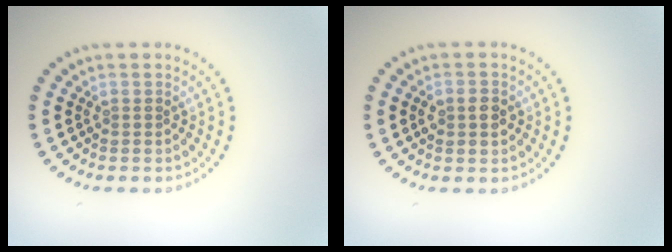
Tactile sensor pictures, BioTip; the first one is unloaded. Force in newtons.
{"total": 1.9, "press": 1.9, "slide": 0.0}